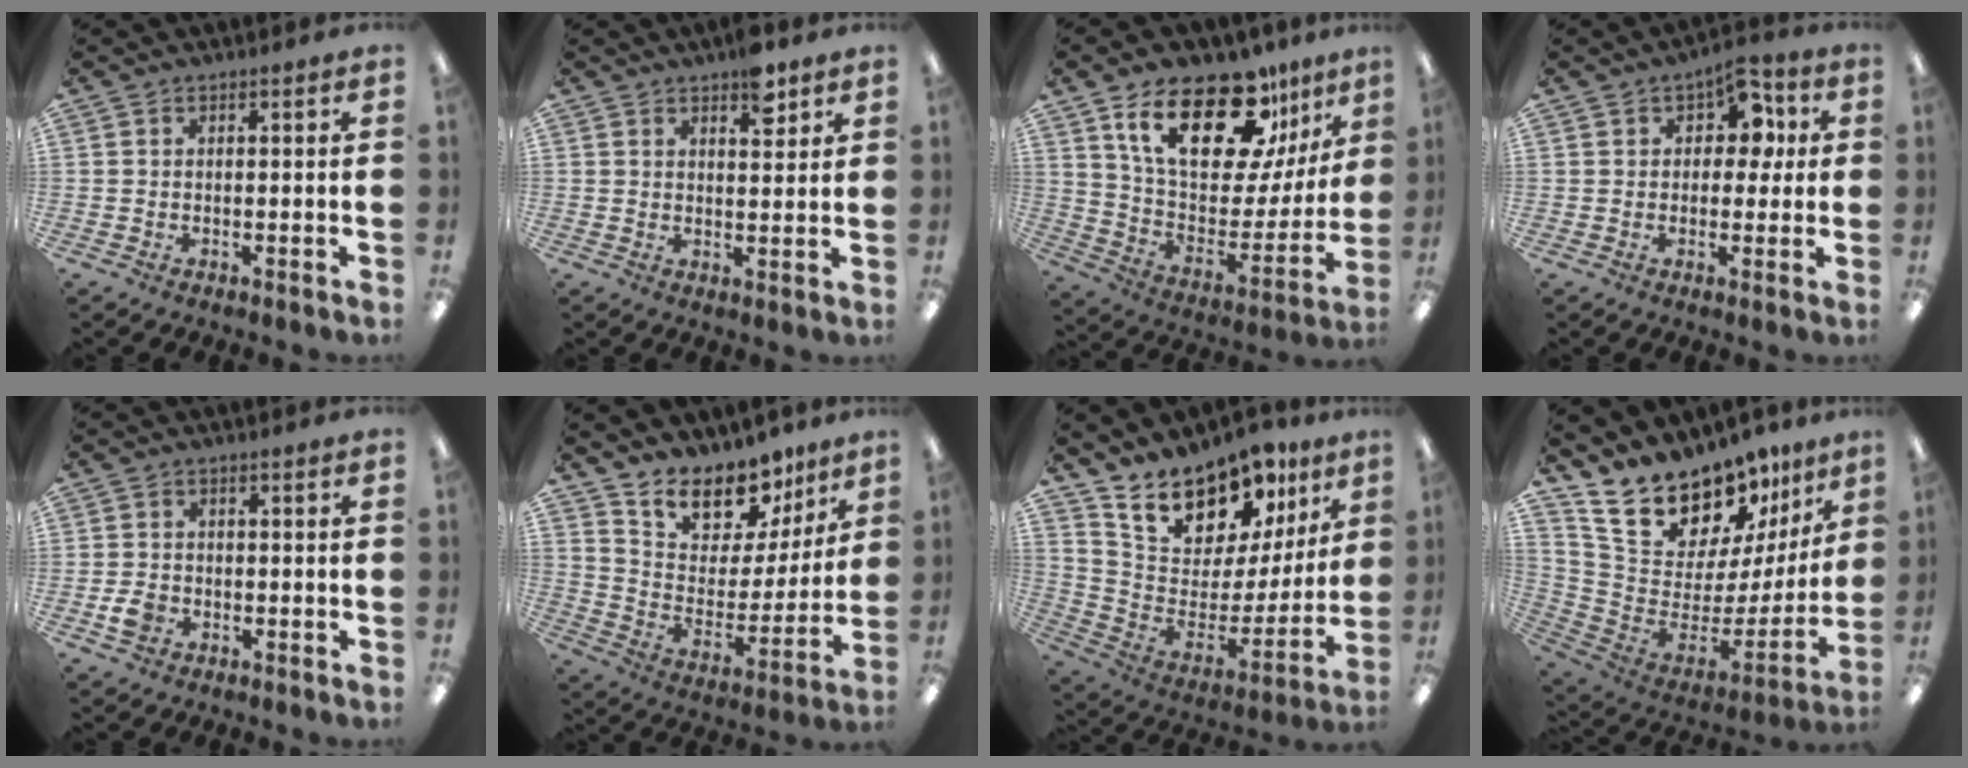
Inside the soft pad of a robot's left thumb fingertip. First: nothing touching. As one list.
[{"total": 6.6, "force": [4.5, 2.8, 3.9], "torque": [-0.040, -0.023, 0.072]}, {"total": 25.0, "force": [16.5, 10.7, 15.5], "torque": [-0.255, -0.093, 0.287]}, {"total": 8.4, "force": [3.5, 5.5, 5.3], "torque": [-0.066, -0.006, 0.057]}, {"total": 3.5, "force": [-1.2, 2.8, 1.9], "torque": [-0.035, 0.004, -0.020]}, {"total": 15.0, "force": [12.4, 7.3, 4.4], "torque": [-0.077, -0.105, 0.226]}, {"total": 17.0, "force": [15.3, 6.4, 3.7], "torque": [-0.087, -0.130, 0.277]}, {"total": 18.6, "force": [16.2, 7.6, 5.4], "torque": [-0.100, -0.142, 0.299]}]